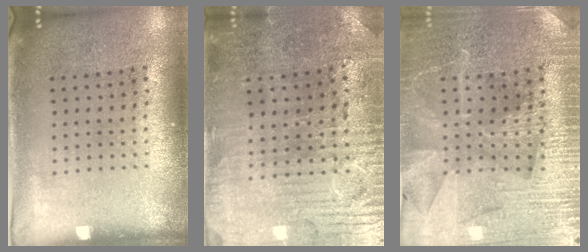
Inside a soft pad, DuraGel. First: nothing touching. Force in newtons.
{"total": 1.7, "press": 1.7, "slide": 0.5}
{"total": 3.8, "press": 3.7, "slide": 1.2}